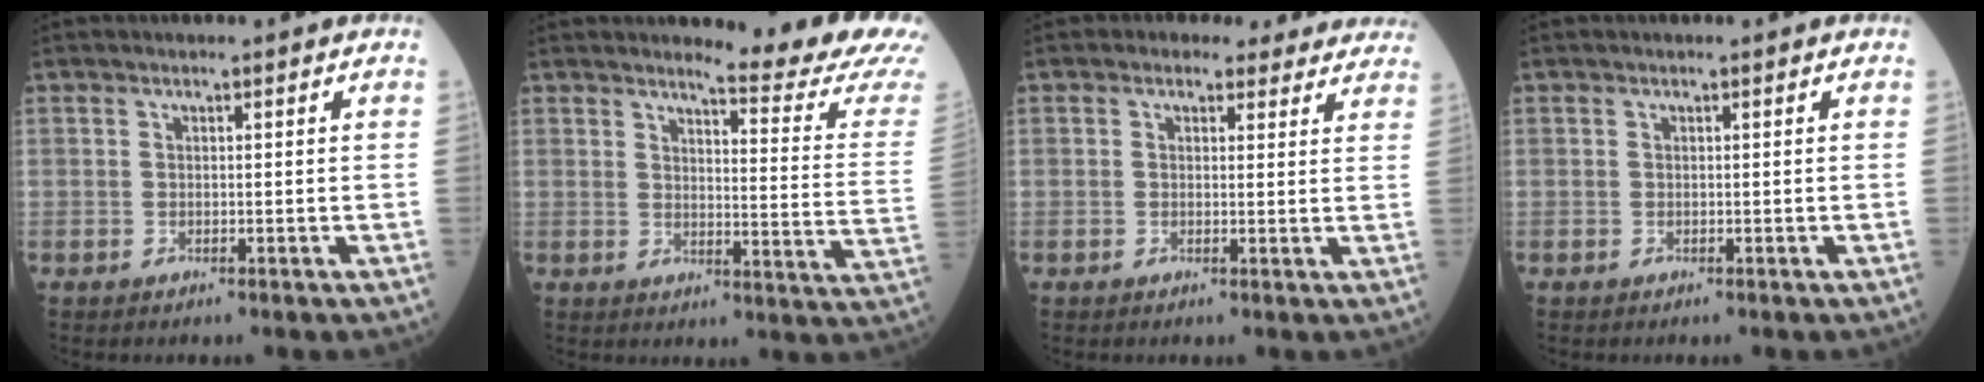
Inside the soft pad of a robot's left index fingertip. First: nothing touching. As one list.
[{"total": 14.2, "force": [13.7, -1.5, 3.5], "torque": [-0.041, -0.123, 0.143]}, {"total": 7.9, "force": [6.9, 3.7, 1.0], "torque": [0.018, 0.012, 0.057]}, {"total": 0.0}]